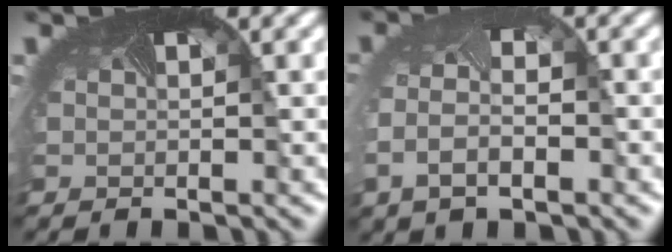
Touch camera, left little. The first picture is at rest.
{"total": 3.7, "force": [-1.1, 2.2, 2.7], "torque": [-0.077, -0.010, -0.024]}